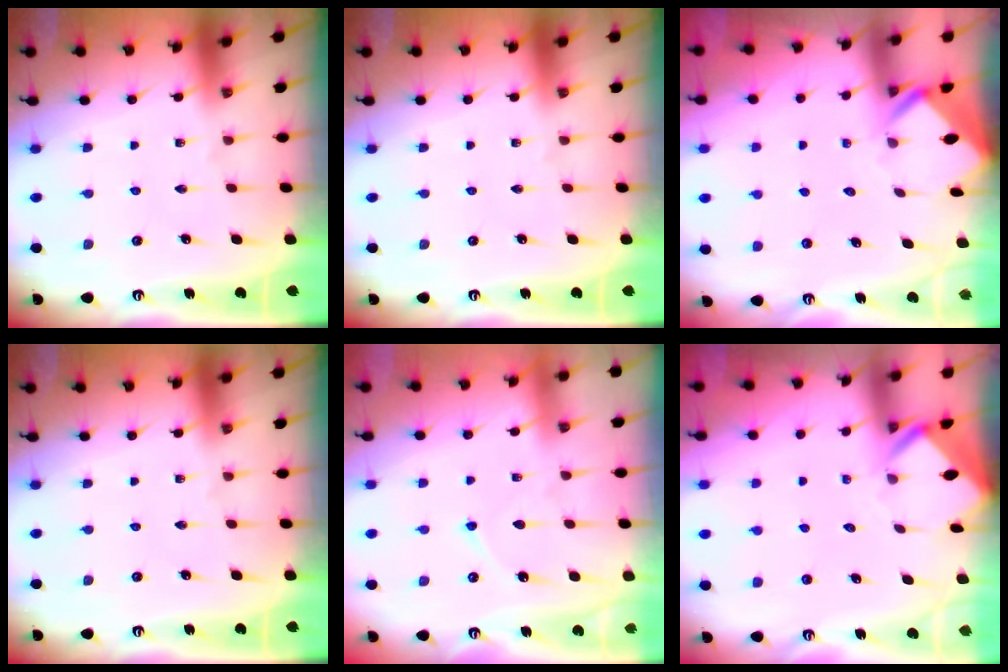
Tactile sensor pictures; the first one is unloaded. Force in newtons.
{"total": 0.0}
{"total": 2.6, "press": 2.6, "slide": 0.1}
{"total": 0.0}
{"total": 5.8, "press": 5.8, "slide": 0.7}
{"total": 2.4, "press": 2.4, "slide": 0.1}